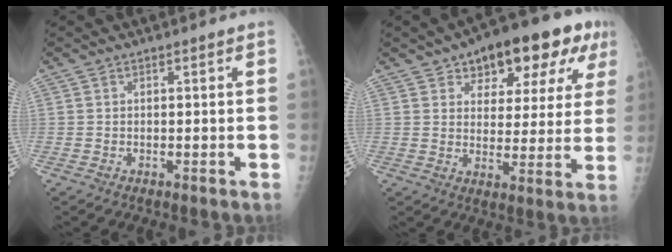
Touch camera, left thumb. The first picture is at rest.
{"total": 17.2, "force": [9.3, 8.2, 11.9], "torque": [-0.116, -0.007, 0.129]}